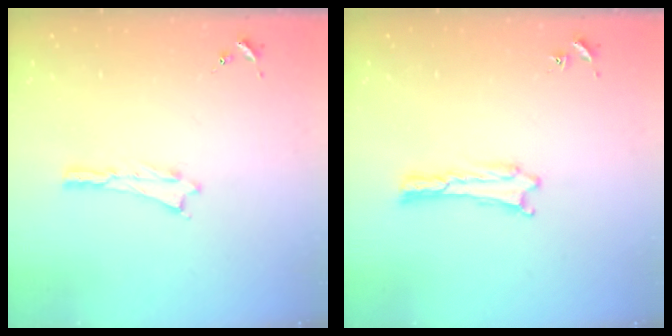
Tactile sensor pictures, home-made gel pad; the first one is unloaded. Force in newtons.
{"total": 0.0}